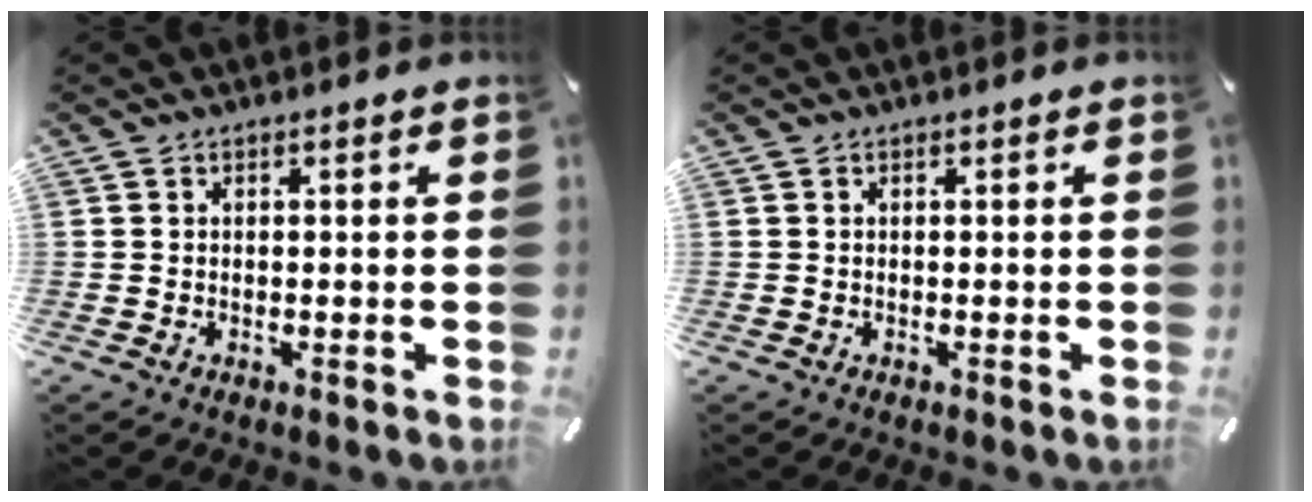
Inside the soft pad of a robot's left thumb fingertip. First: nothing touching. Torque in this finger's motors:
{"motor_torque": [0.12, 0.11, -0.09, 0.08, 0.00]}